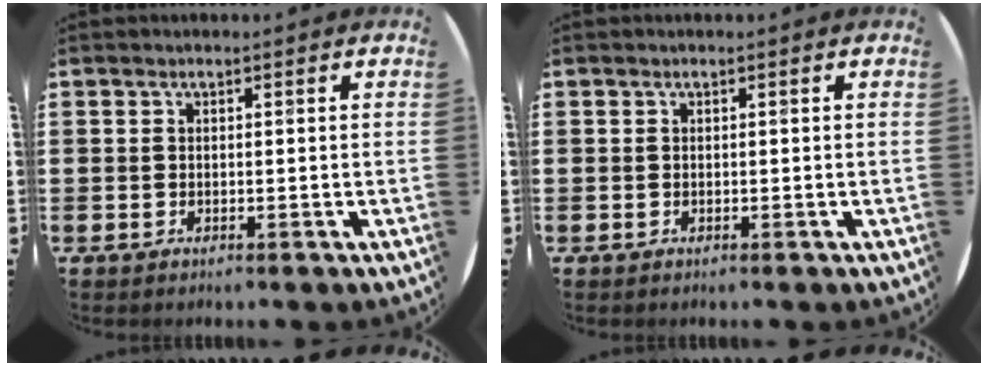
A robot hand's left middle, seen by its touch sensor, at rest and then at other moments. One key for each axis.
{"total": 0.0}